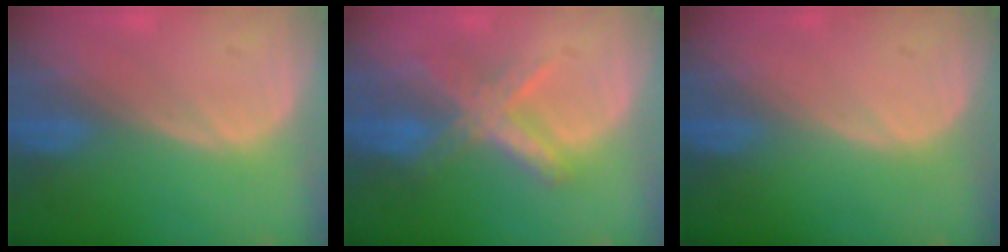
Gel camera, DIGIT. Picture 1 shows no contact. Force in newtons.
{"total": 7.2, "press": 6.1, "slide": 3.8}
{"total": 0.0}